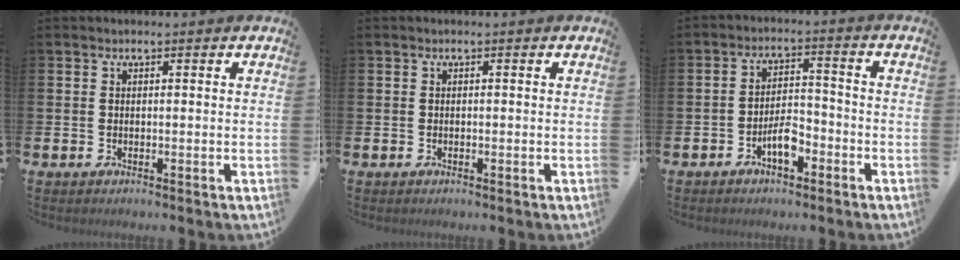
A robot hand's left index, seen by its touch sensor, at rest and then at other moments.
{"total": 0.0}
{"total": 4.4, "force": [-2.6, 1.9, 3.0], "torque": [-0.052, 0.012, -0.049]}